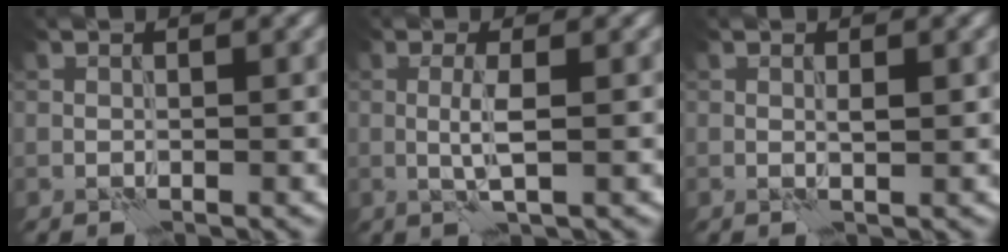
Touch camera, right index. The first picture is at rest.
{"total": 1.9, "force": [0.3, 0.2, 1.9], "torque": [-0.042, -0.002, 0.002]}
{"total": 0.7, "force": [0.4, 0.1, 0.5], "torque": [-0.009, -0.002, 0.006]}